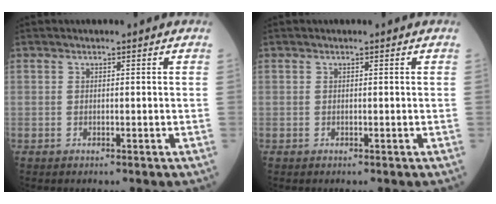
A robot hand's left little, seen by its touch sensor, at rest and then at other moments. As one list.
[{"total": 0.0}]